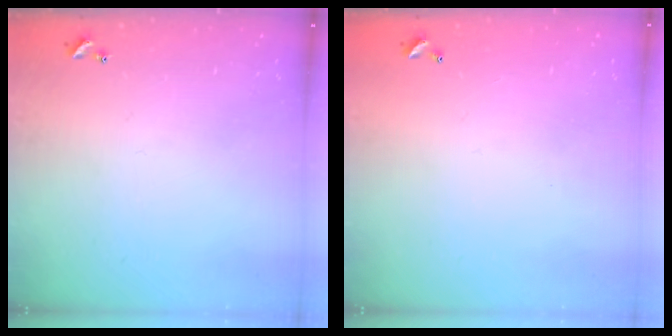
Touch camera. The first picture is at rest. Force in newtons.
{"total": 2.7, "press": 2.7, "slide": 0.1}